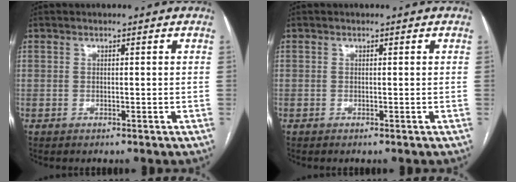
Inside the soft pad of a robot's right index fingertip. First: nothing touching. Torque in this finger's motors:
{"motor_torque": [0.10, -0.11, -0.04, -0.01]}